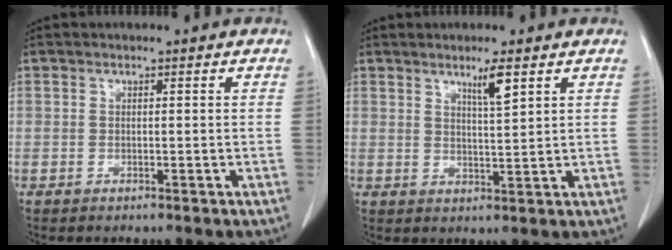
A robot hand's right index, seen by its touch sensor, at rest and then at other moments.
{"total": 3.7, "force": [2.3, -0.1, 2.9], "torque": [-0.054, -0.007, 0.043]}